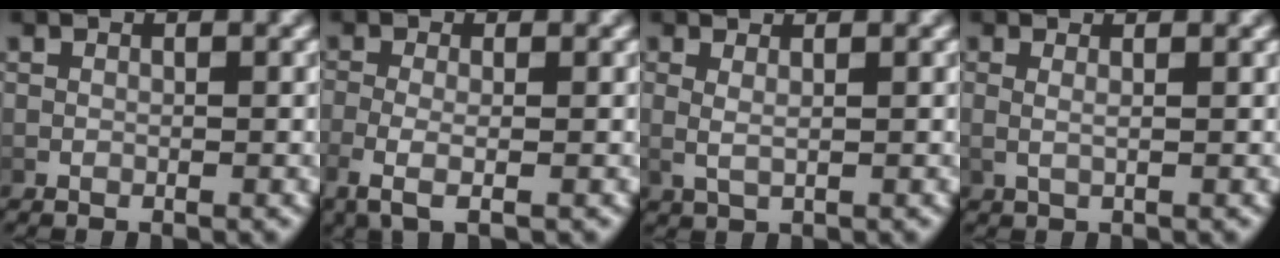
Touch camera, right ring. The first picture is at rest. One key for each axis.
{"total": 3.1, "fx": -1.1, "fy": 0.9, "fz": 2.7, "tx": -0.072, "ty": -0.016, "tz": -0.014}
{"total": 1.8, "fx": 0.6, "fy": 0.7, "fz": 1.6, "tx": -0.032, "ty": -0.008, "tz": 0.019}
{"total": 1.4, "fx": 0.5, "fy": 0.2, "fz": 1.3, "tx": -0.031, "ty": -0.006, "tz": 0.013}